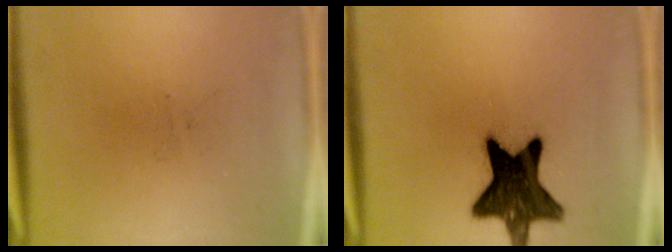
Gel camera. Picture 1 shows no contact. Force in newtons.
{"total": 14.9}